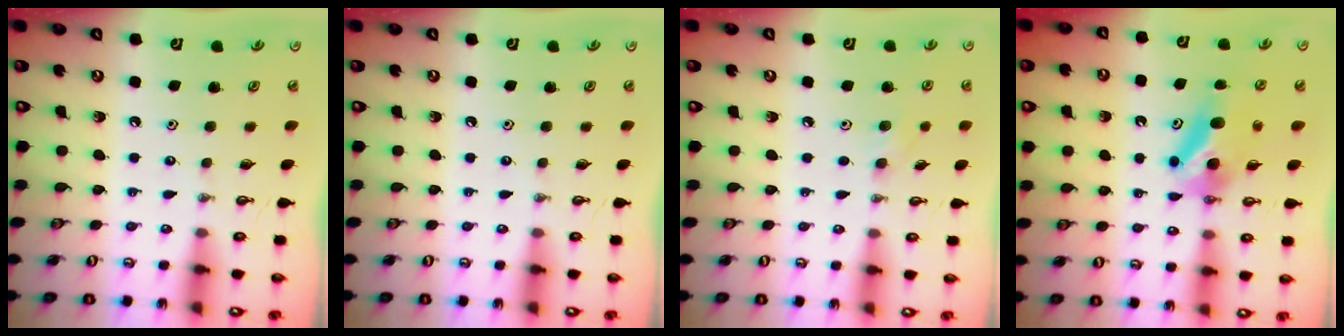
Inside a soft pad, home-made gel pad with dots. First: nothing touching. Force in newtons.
{"total": 0.0}
{"total": 6.2, "press": 5.8, "slide": 2.3}
{"total": 6.8, "press": 6.3, "slide": 2.5}